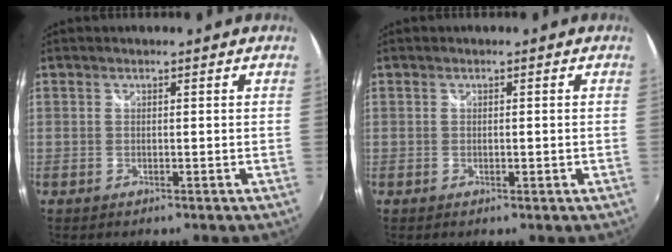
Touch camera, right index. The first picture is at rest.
{"total": 1.3, "force": [-0.2, 0.5, 1.2], "torque": [-0.019, -0.001, -0.004]}